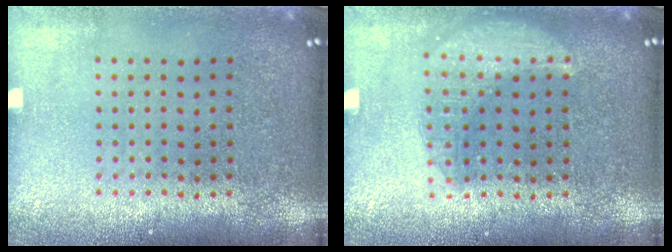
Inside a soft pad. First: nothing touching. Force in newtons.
{"total": 2.6, "press": 2.6, "slide": 0.4}